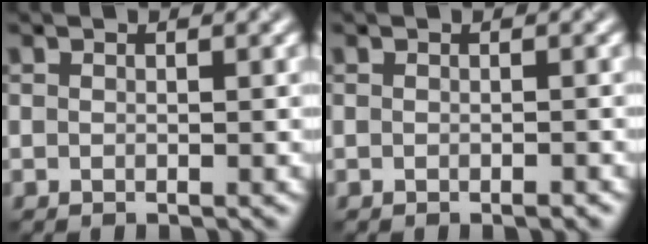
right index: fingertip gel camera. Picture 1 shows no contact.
{"total": 0.8, "force": [-0.5, 0.1, 0.6], "torque": [-0.007, -0.001, -0.004]}